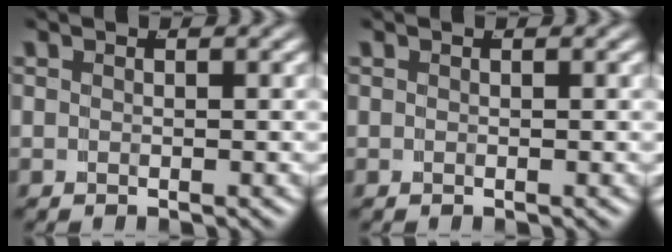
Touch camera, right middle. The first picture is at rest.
{"total": 0.0}